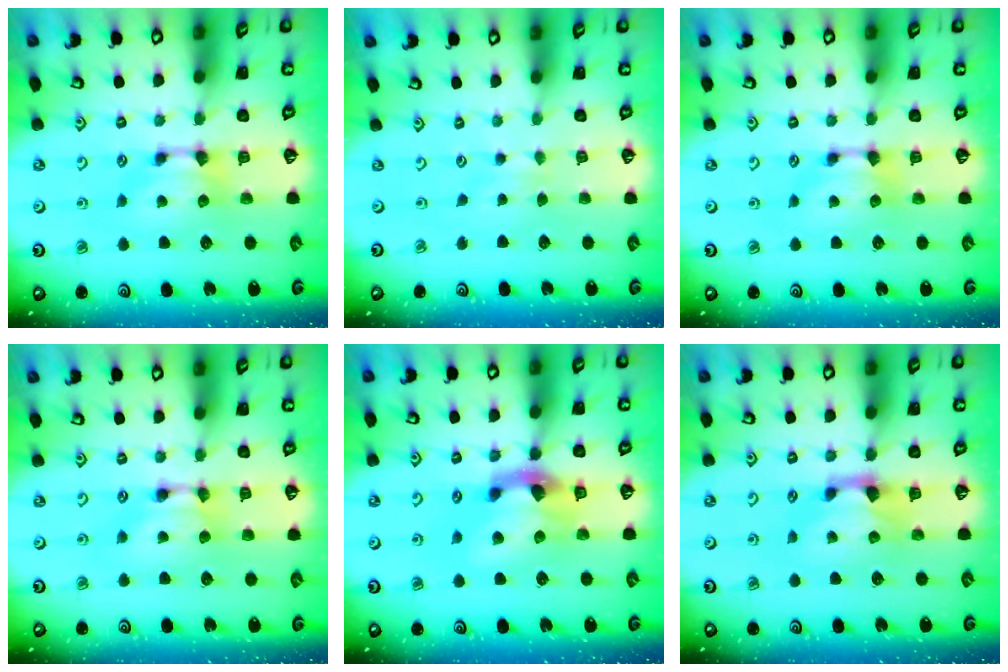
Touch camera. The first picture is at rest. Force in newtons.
{"total": 2.7, "press": 2.7, "slide": 0.5}
{"total": 0.0}
{"total": 1.6, "press": 1.6, "slide": 0.2}
{"total": 4.1, "press": 3.8, "slide": 1.6}
{"total": 1.6, "press": 0.9, "slide": 1.3}